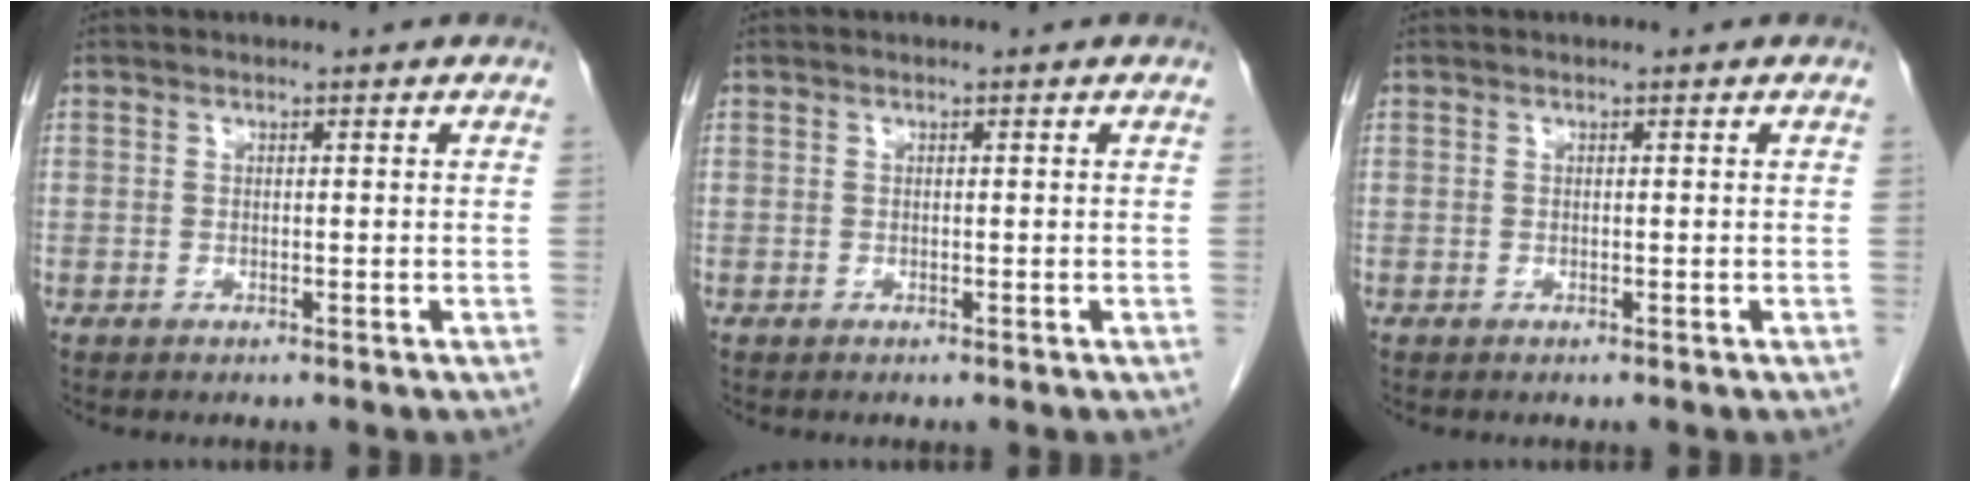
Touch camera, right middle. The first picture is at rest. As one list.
[{"total": 0.0}, {"total": 0.0}]